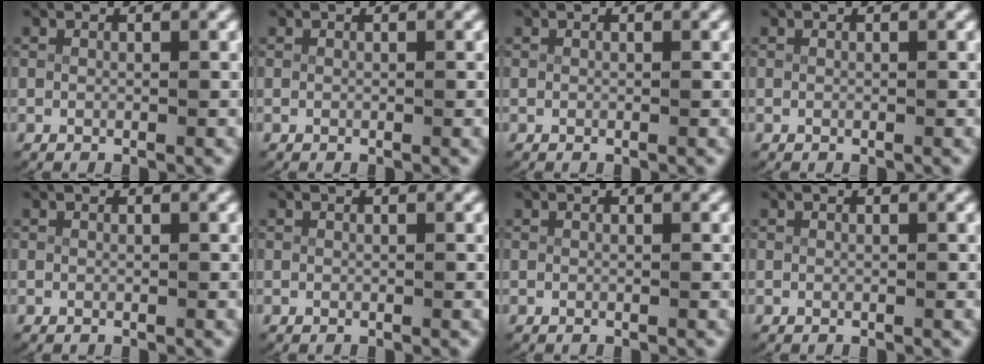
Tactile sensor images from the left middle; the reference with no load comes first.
{"total": 0.0}
{"total": 0.0}
{"total": 0.0}
{"total": 0.0}
{"total": 0.0}
{"total": 0.0}
{"total": 0.0}